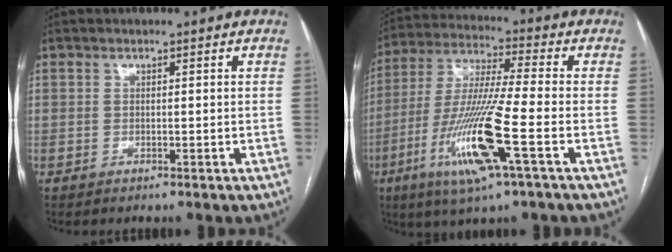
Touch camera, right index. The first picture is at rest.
{"total": 15.9, "force": [-6.1, 0.2, 14.7], "torque": [-0.306, -0.020, -0.115]}